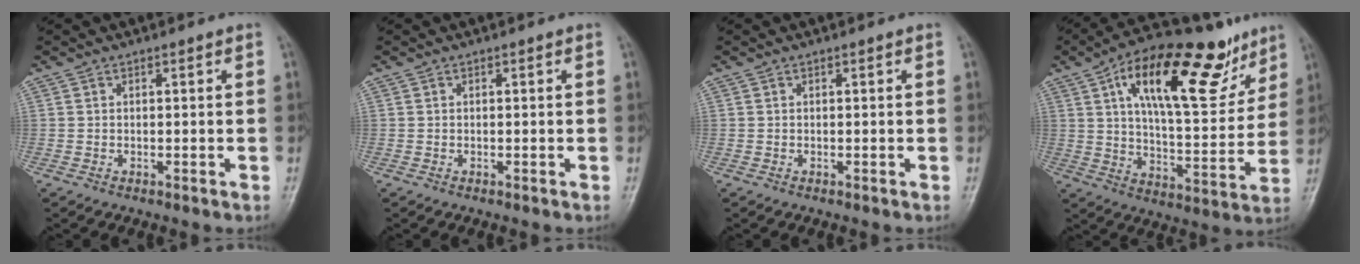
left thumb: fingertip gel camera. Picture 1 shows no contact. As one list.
[{"total": 0.0}, {"total": 0.0}, {"total": 24.1, "force": [12.5, 9.6, 18.2], "torque": [-0.242, -0.029, 0.204]}]